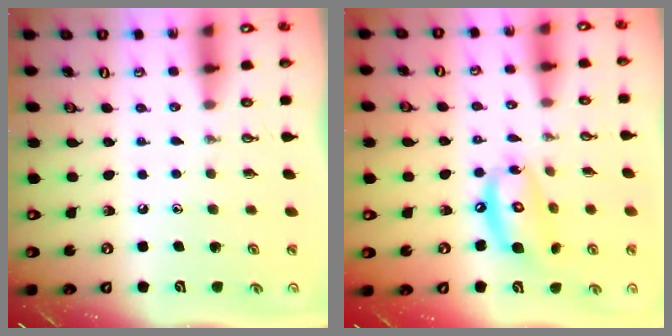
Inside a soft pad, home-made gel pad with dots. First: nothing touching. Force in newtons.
{"total": 12.2, "press": 12.1, "slide": 1.2}